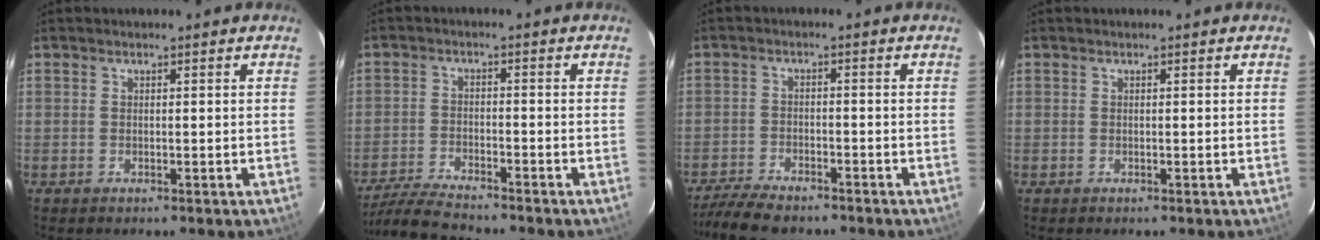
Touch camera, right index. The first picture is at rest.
{"total": 9.0, "force": [-8.3, 1.0, 3.4], "torque": [-0.094, -0.010, -0.152]}
{"total": 9.1, "force": [-7.9, 2.4, 3.7], "torque": [-0.099, -0.018, -0.136]}
{"total": 0.0}